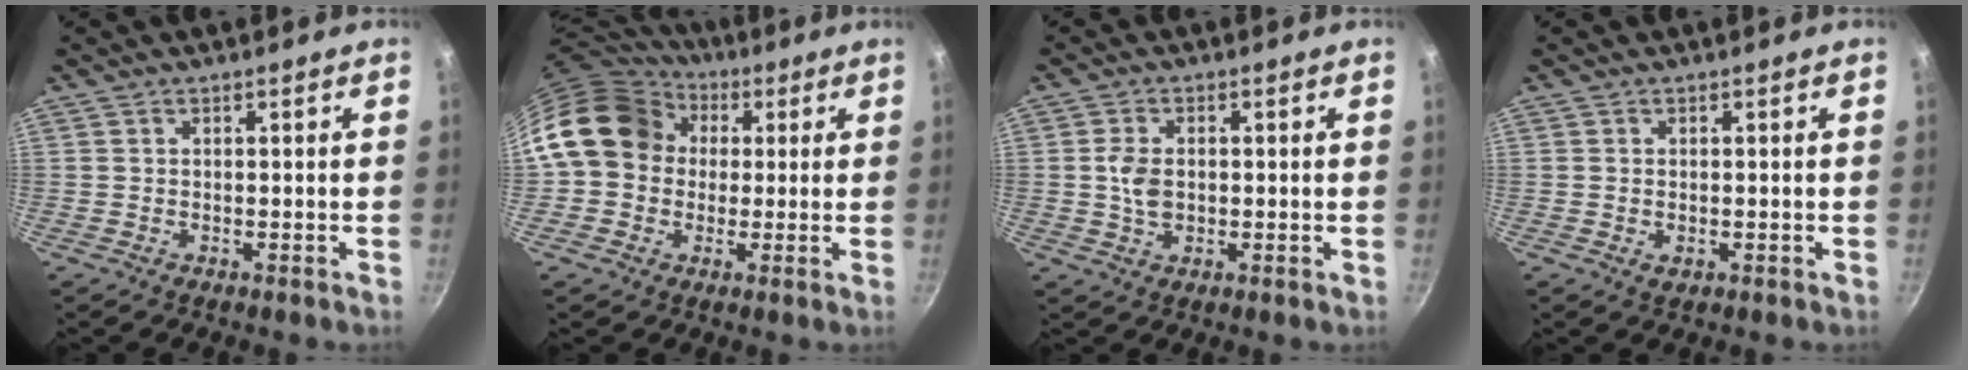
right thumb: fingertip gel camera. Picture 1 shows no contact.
{"total": 15.8, "force": [2.3, 13.5, 8.0], "torque": [-0.113, 0.037, 0.026]}
{"total": 4.7, "force": [0.1, 3.2, 3.5], "torque": [-0.063, 0.004, 0.001]}
{"total": 1.4, "force": [-0.2, 0.9, 1.0], "torque": [-0.015, -0.001, -0.001]}